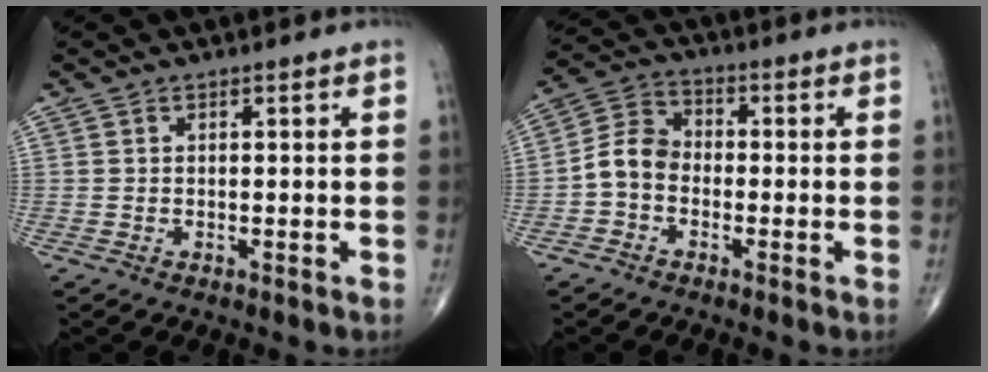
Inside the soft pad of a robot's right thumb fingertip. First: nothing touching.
{"total": 6.4, "force": [-1.8, 4.9, 3.7], "torque": [-0.056, 0.027, -0.051]}